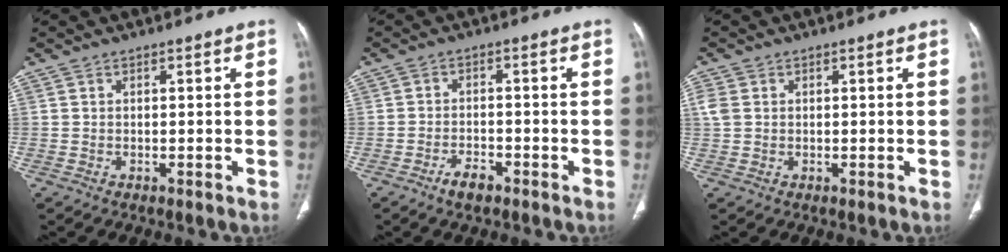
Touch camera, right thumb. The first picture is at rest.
{"total": 3.6, "force": [-2.5, 1.6, 2.1], "torque": [-0.037, 0.015, -0.044]}
{"total": 2.6, "force": [0.5, 2.0, 1.5], "torque": [-0.044, 0.007, 0.013]}